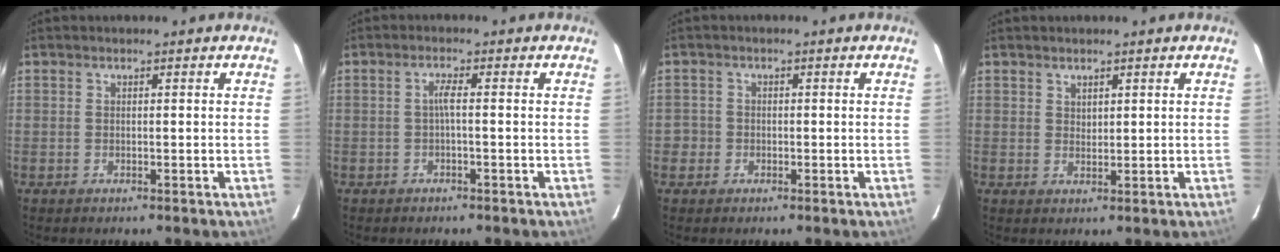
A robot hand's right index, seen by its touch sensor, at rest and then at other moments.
{"total": 1.4, "force": [-0.3, -0.2, 1.4], "torque": [-0.025, 0.004, -0.007]}
{"total": 2.3, "force": [-1.0, 2.1, 0.1], "torque": [-0.004, 0.008, -0.018]}
{"total": 1.6, "force": [1.3, 0.8, 0.5], "torque": [-0.004, 0.002, 0.023]}